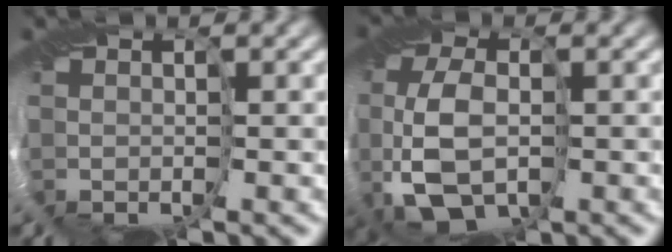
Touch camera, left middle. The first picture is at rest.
{"total": 6.5, "force": [-2.8, 3.5, 4.7], "torque": [-0.102, -0.016, -0.042]}